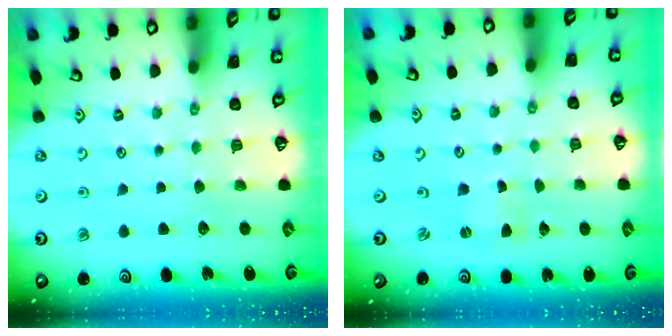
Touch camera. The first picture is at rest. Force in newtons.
{"total": 0.0}